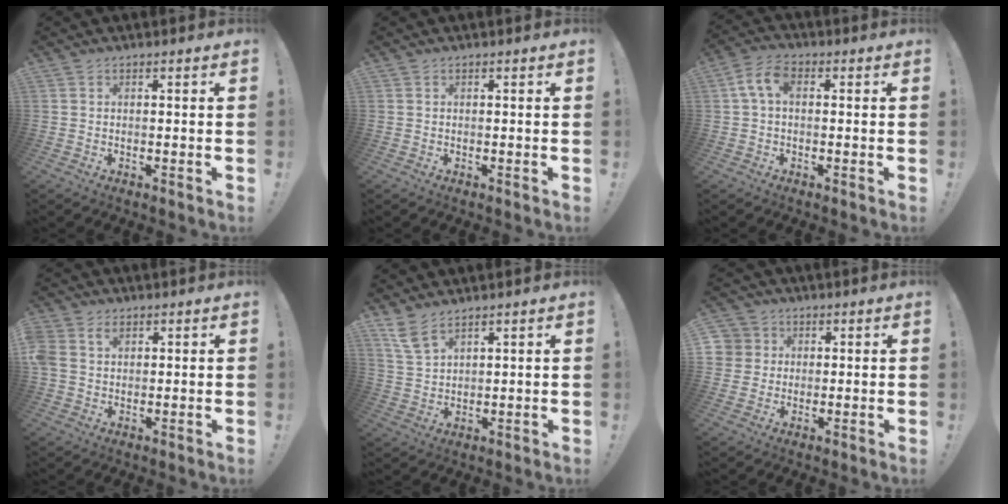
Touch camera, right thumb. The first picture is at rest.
{"total": 0.0}
{"total": 6.6, "force": [1.1, 3.9, 5.2], "torque": [-0.112, 0.008, 0.021]}
{"total": 4.9, "force": [1.9, 3.6, 2.6], "torque": [-0.047, -0.003, 0.036]}
{"total": 6.4, "force": [4.9, 2.1, 3.6], "torque": [-0.068, -0.023, 0.094]}
{"total": 5.2, "force": [1.2, 5.1, 0.7], "torque": [-0.012, -0.007, 0.021]}